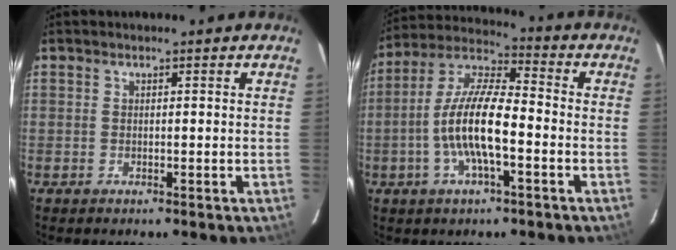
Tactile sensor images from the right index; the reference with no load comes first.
{"total": 12.9, "force": [-3.5, 3.5, 11.9], "torque": [-0.243, 0.002, -0.071]}